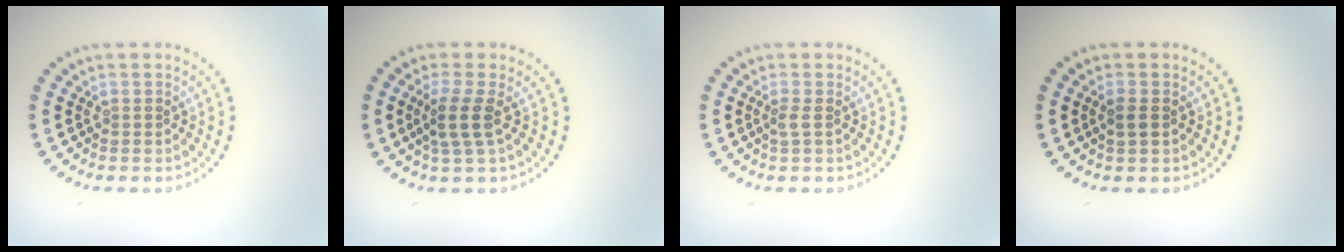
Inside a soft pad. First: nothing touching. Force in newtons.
{"total": 2.7, "press": 2.1, "slide": 1.6}
{"total": 0.9, "press": 0.7, "slide": 0.6}
{"total": 1.2, "press": 1.2, "slide": 0.2}